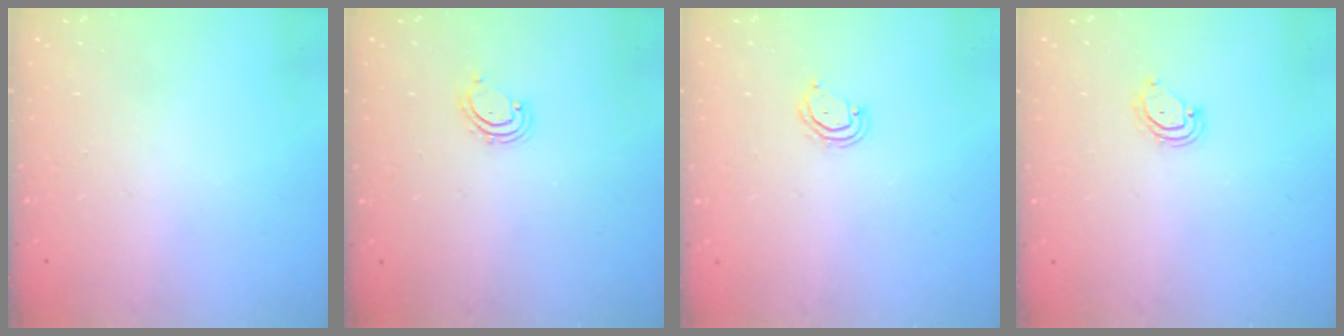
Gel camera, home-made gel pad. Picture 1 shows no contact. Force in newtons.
{"total": 2.7, "press": 2.6, "slide": 0.5}
{"total": 4.2, "press": 4.1, "slide": 0.4}
{"total": 4.2, "press": 4.1, "slide": 0.5}